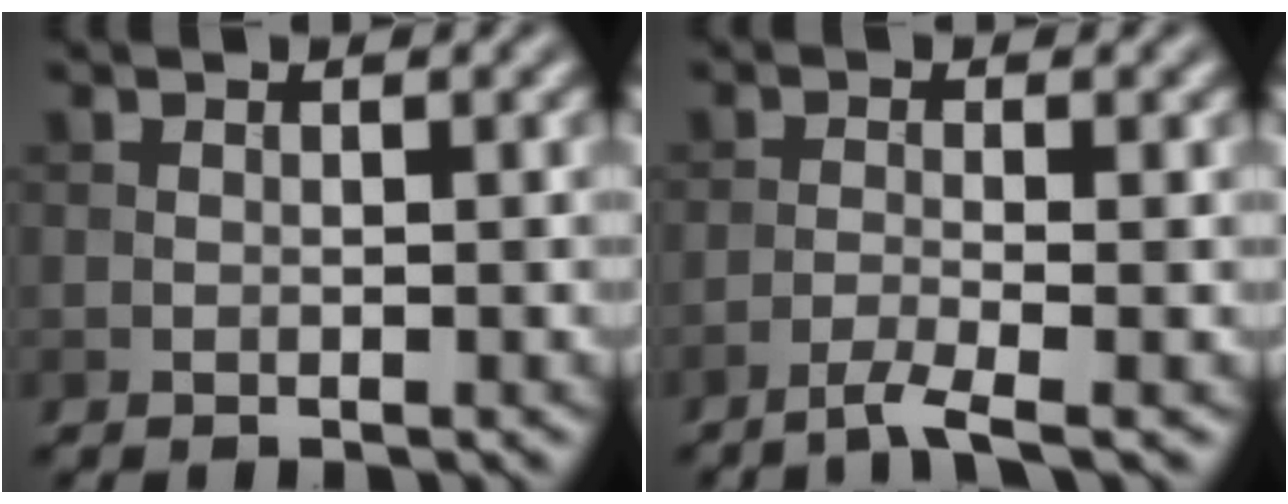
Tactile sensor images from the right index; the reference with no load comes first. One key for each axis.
{"total": 2.6, "fx": -1.8, "fy": 0.2, "fz": 1.8, "tx": -0.031, "ty": 0.000, "tz": -0.049}